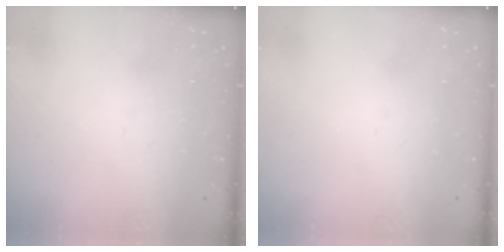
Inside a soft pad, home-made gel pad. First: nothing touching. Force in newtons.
{"total": 0.0}